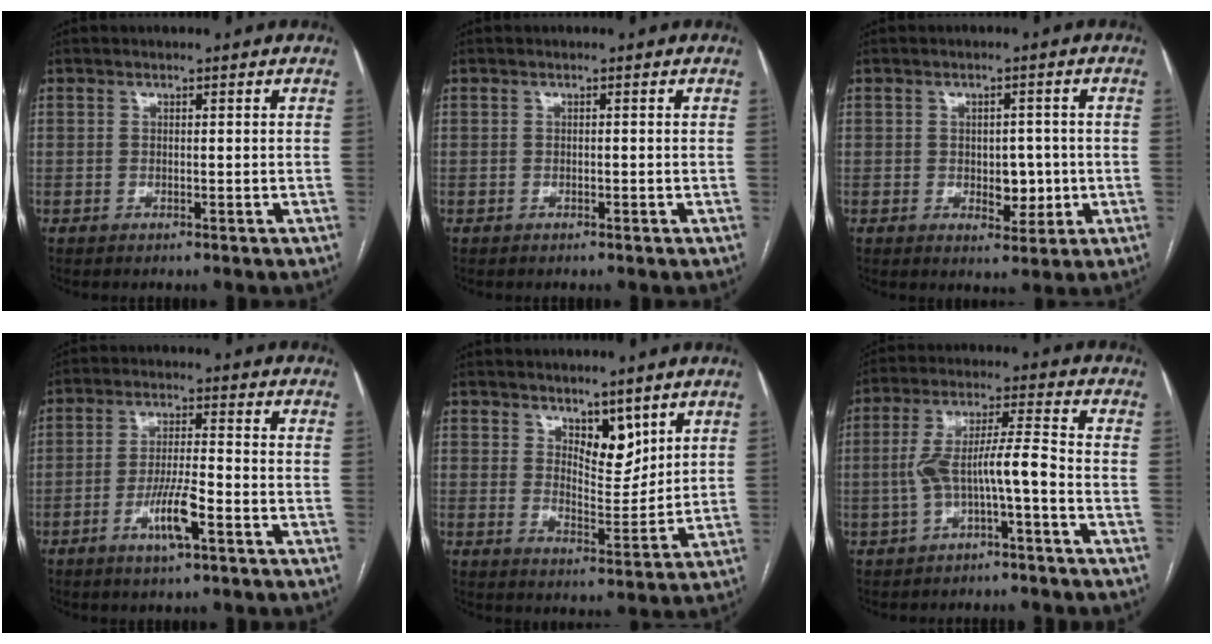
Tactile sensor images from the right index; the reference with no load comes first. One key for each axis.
{"total": 0.0}
{"total": 4.5, "fx": -0.4, "fy": 2.8, "fz": 3.5, "tx": -0.040, "ty": 0.002, "tz": 0.003}
{"total": 6.7, "fx": -3.1, "fy": 0.7, "fz": 5.9, "tx": -0.113, "ty": -0.004, "tz": -0.056}
{"total": 6.2, "fx": 4.0, "fy": 2.9, "fz": 3.8, "tx": -0.055, "ty": -0.012, "tz": 0.071}
{"total": 7.8, "fx": -2.3, "fy": 0.8, "fz": 7.5, "tx": -0.142, "ty": 0.029, "tz": -0.038}